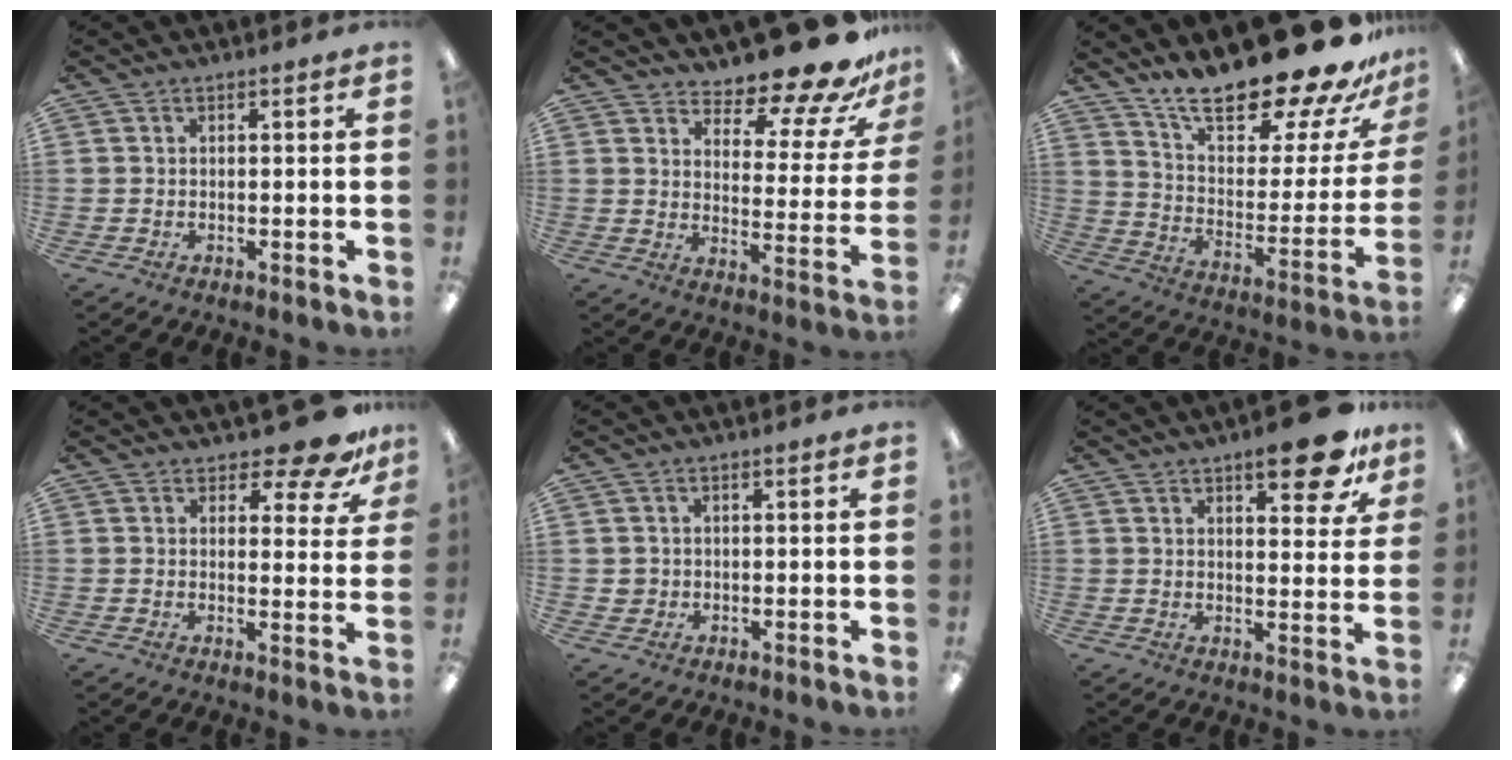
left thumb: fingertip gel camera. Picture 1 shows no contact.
{"total": 14.6, "force": [12.2, 4.2, 6.7], "torque": [-0.086, -0.106, 0.201]}
{"total": 24.4, "force": [19.5, 6.9, 12.9], "torque": [-0.183, -0.145, 0.324]}
{"total": 8.8, "force": [7.0, 3.0, 4.4], "torque": [-0.050, -0.049, 0.122]}
{"total": 1.5, "force": [0.3, 1.4, 0.2], "torque": [-0.006, 0.004, 0.004]}
{"total": 12.3, "force": [8.2, 4.2, 8.1], "torque": [-0.093, -0.048, 0.133]}